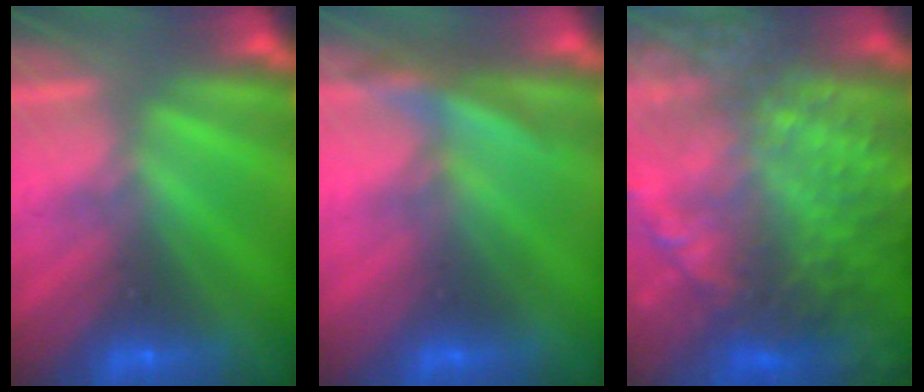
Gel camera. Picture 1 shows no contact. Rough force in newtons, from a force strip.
{"total": 2.9}
{"total": 8.7}